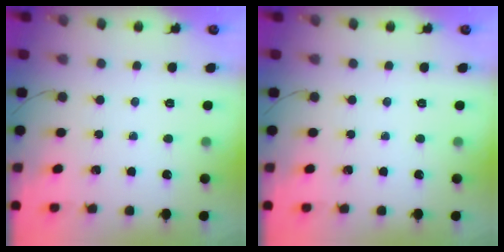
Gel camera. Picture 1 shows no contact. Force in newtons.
{"total": 0.0}